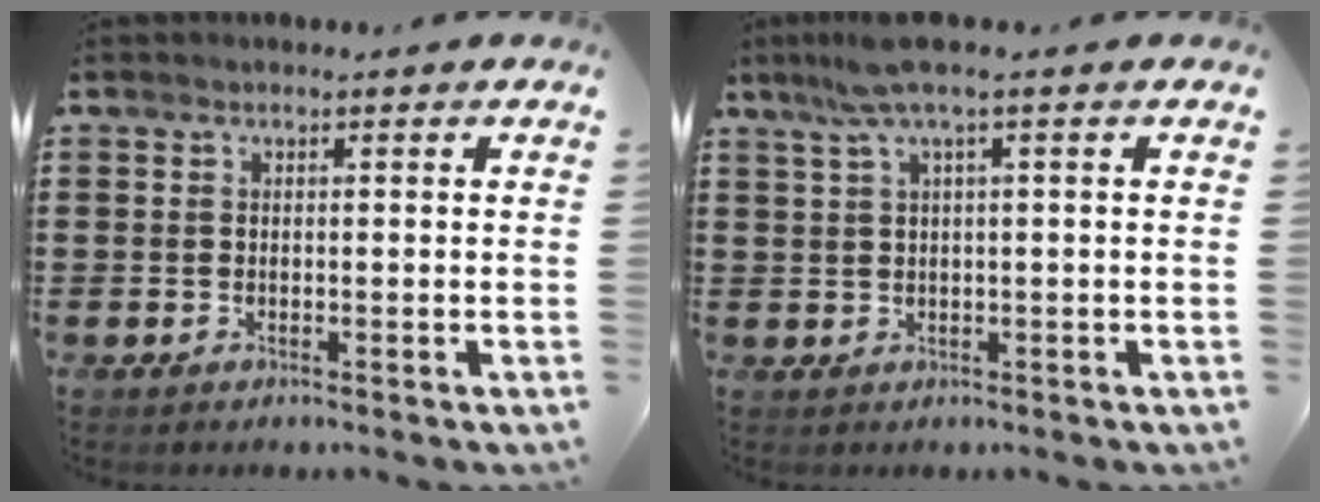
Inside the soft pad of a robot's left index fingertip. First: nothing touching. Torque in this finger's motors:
{"motor_torque": [1.24, -0.90, 0.60, 0.11]}